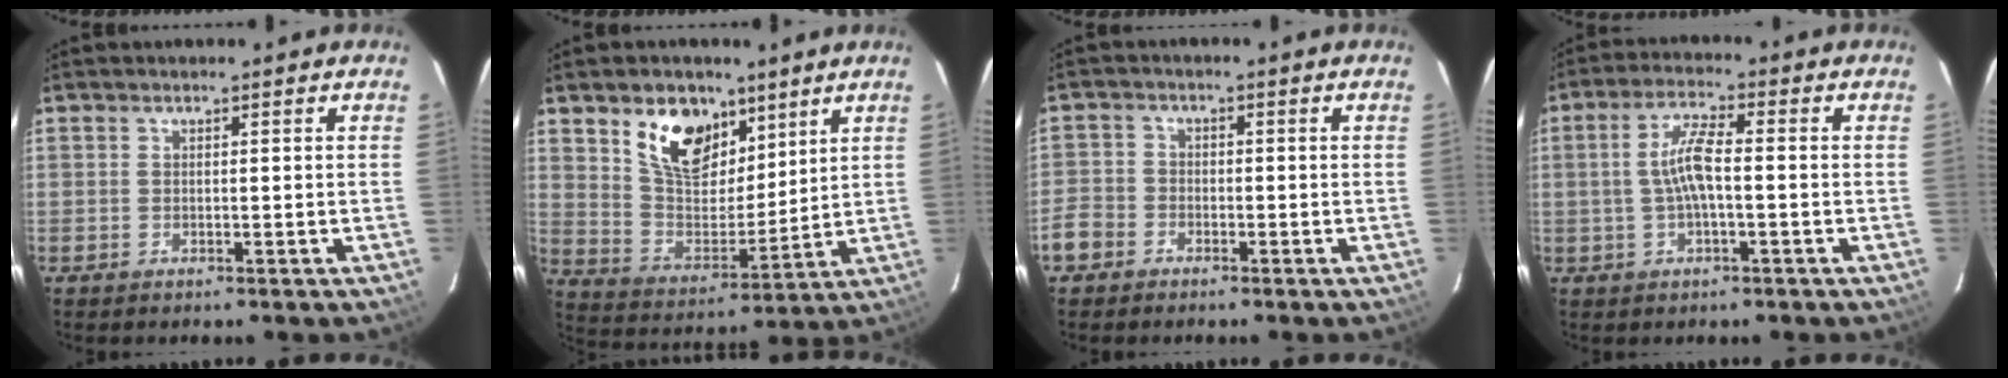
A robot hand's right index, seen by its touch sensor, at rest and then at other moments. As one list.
[{"total": 13.7, "force": [8.0, 7.9, 7.7], "torque": [-0.140, 0.004, 0.154]}, {"total": 5.8, "force": [-3.2, 4.7, 1.3], "torque": [-0.032, 0.022, -0.066]}, {"total": 6.4, "force": [-0.5, 1.5, 6.2], "torque": [-0.121, 0.008, -0.007]}]